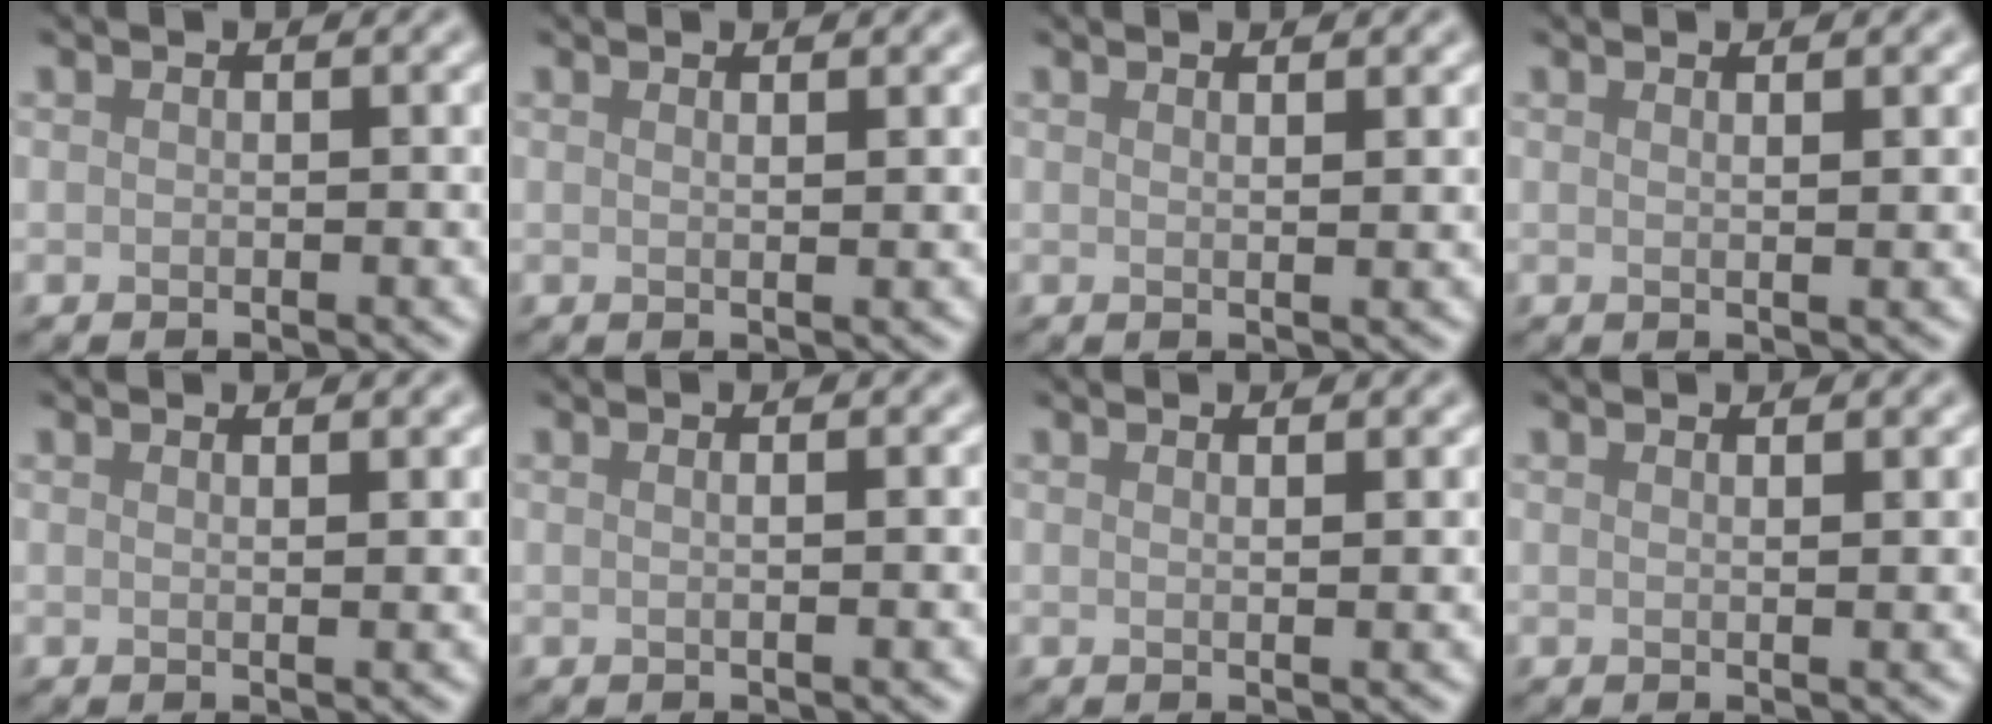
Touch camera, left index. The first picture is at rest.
{"total": 1.7, "force": [0.9, 0.5, 1.4], "torque": [-0.015, 0.002, 0.003]}
{"total": 2.1, "force": [1.2, 0.7, 1.6], "torque": [-0.016, 0.005, 0.002]}
{"total": 2.0, "force": [1.0, 0.7, 1.7], "torque": [-0.019, 0.003, 0.000]}
{"total": 2.2, "force": [1.2, 0.8, 1.7], "torque": [-0.017, 0.006, -0.002]}
{"total": 2.3, "force": [0.6, 1.0, 2.0], "torque": [-0.012, 0.001, -0.014]}
{"total": 2.2, "force": [1.1, 0.7, 1.7], "torque": [-0.018, 0.004, -0.002]}
{"total": 1.9, "force": [1.1, 0.6, 1.4], "torque": [-0.013, 0.003, 0.003]}